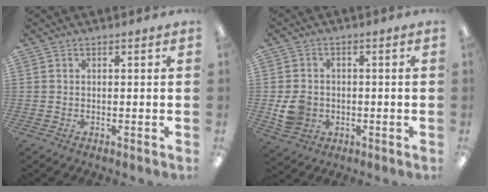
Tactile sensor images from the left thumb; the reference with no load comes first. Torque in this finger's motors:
{"motor_torque": [0.77, 1.01, 0.53, -0.62, 0.05]}